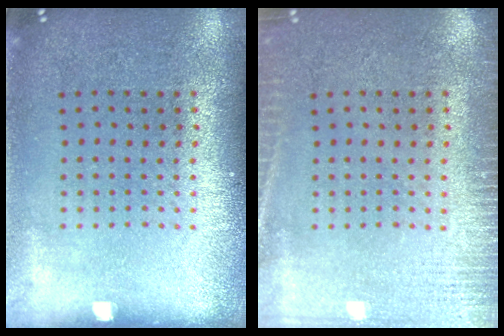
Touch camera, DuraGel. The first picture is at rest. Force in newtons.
{"total": 2.7, "press": 2.7, "slide": 0.5}